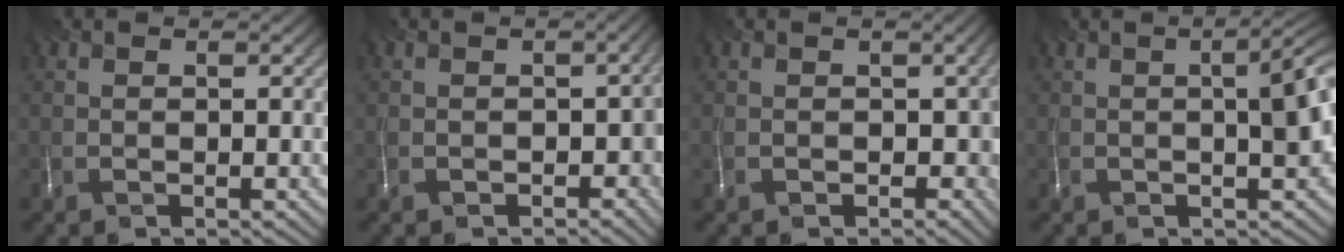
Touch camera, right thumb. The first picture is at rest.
{"total": 4.4, "force": [-2.2, 3.0, 2.3], "torque": [-0.033, -0.019, -0.035]}
{"total": 3.6, "force": [-1.2, 2.8, 2.0], "torque": [-0.032, -0.012, -0.018]}
{"total": 6.8, "force": [-0.4, 2.8, 6.2], "torque": [-0.067, 0.010, -0.013]}